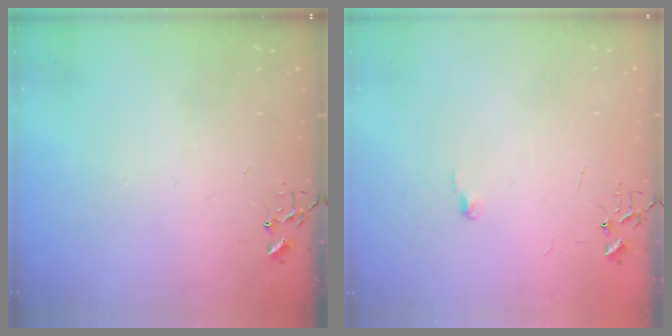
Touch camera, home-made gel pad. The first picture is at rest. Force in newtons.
{"total": 3.7, "press": 3.7, "slide": 0.3}